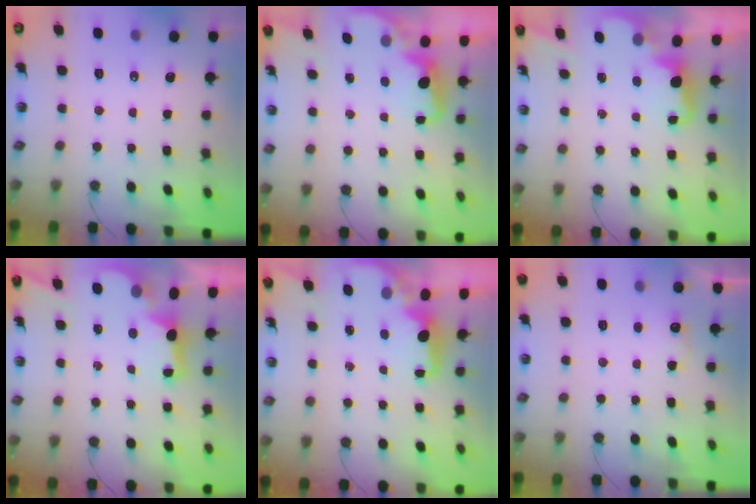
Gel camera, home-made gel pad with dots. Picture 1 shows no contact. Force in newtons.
{"total": 2.2, "press": 2.2, "slide": 0.6}
{"total": 2.2, "press": 2.2, "slide": 0.5}
{"total": 2.9, "press": 2.7, "slide": 0.9}
{"total": 2.8, "press": 2.7, "slide": 0.9}
{"total": 5.4, "press": 5.3, "slide": 1.2}